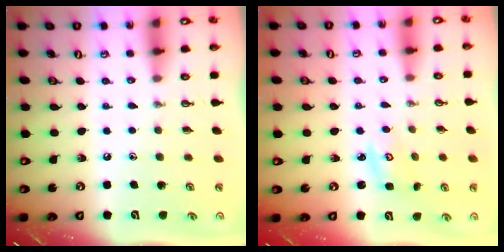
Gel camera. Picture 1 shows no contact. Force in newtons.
{"total": 3.0, "press": 3.0, "slide": 0.3}